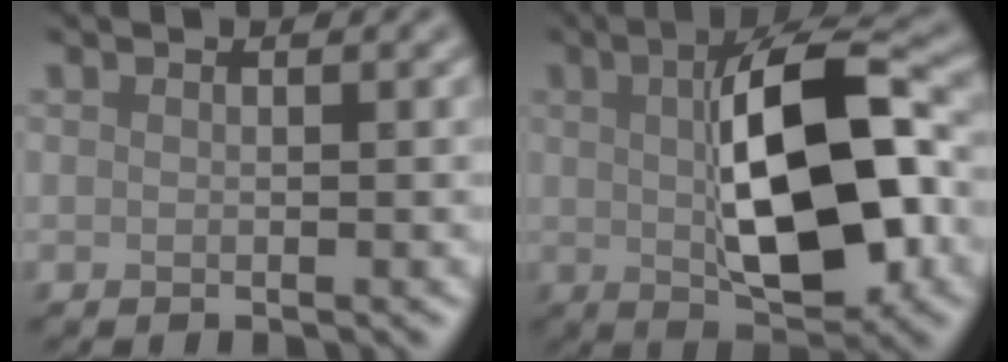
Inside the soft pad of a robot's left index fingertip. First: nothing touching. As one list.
[{"total": 11.4, "force": [0.5, 4.5, 10.5], "torque": [-0.165, 0.008, 0.009]}]